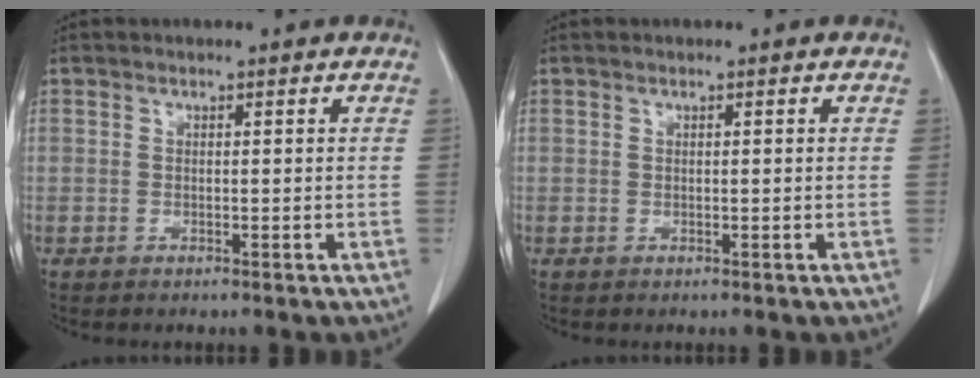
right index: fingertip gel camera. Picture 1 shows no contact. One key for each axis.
{"total": 0.6, "fx": 0.0, "fy": 0.2, "fz": 0.5, "tx": -0.016, "ty": 0.005, "tz": 0.004}